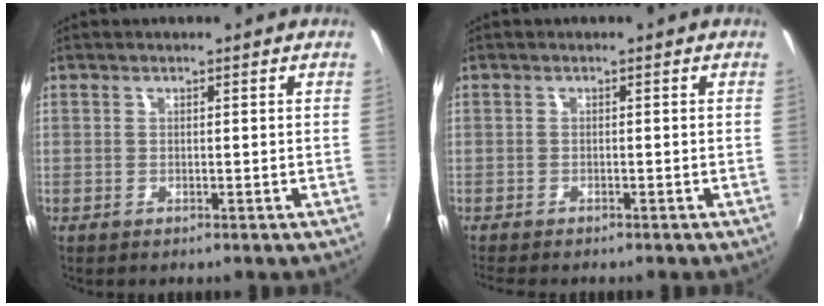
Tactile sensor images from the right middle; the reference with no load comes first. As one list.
[{"total": 3.6, "force": [-3.1, 0.8, 1.6], "torque": [-0.038, -0.018, -0.056]}]